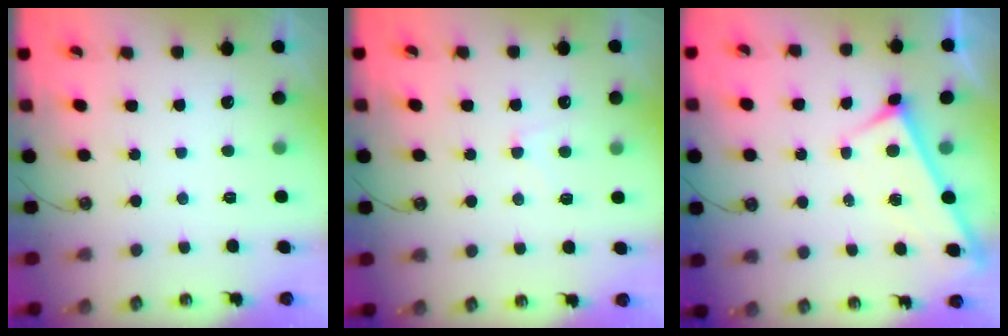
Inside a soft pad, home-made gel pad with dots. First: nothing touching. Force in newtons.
{"total": 1.3, "press": 1.2, "slide": 0.6}
{"total": 3.0, "press": 2.9, "slide": 0.3}